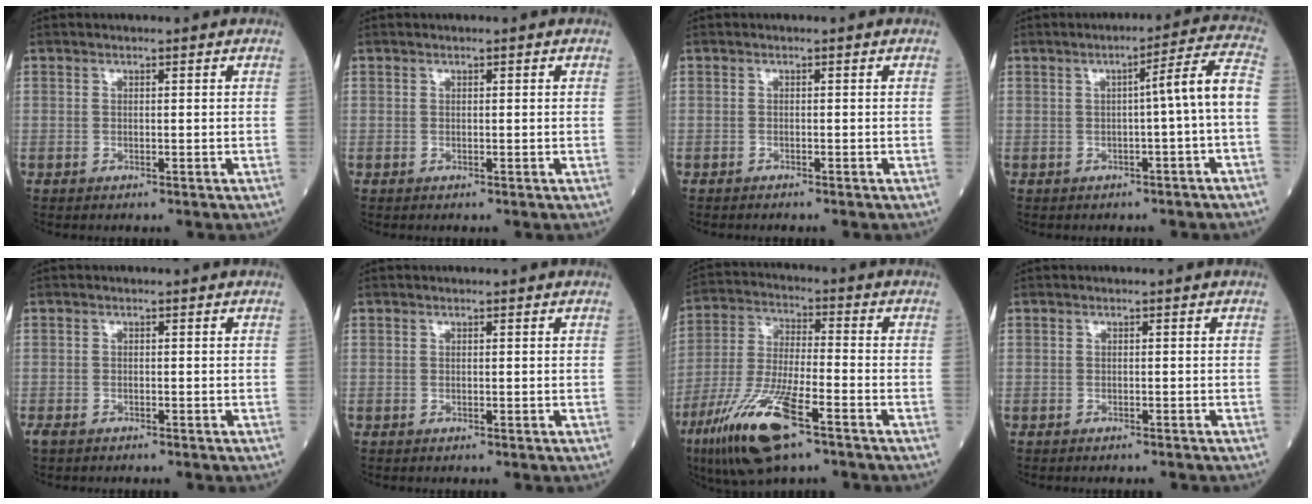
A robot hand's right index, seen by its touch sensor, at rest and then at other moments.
{"total": 0.0}
{"total": 1.0, "force": [-0.9, 0.0, 0.3], "torque": [-0.004, -0.001, -0.013]}
{"total": 6.3, "force": [-0.9, -0.9, 6.2], "torque": [-0.084, 0.016, -0.014]}
{"total": 1.9, "force": [-1.7, 0.6, 0.8], "torque": [-0.018, -0.005, -0.025]}
{"total": 0.0}
{"total": 14.7, "force": [-8.3, 2.6, 11.8], "torque": [-0.249, -0.031, -0.154]}
{"total": 1.5, "force": [-1.5, 0.0, 0.4], "torque": [-0.005, -0.001, -0.018]}